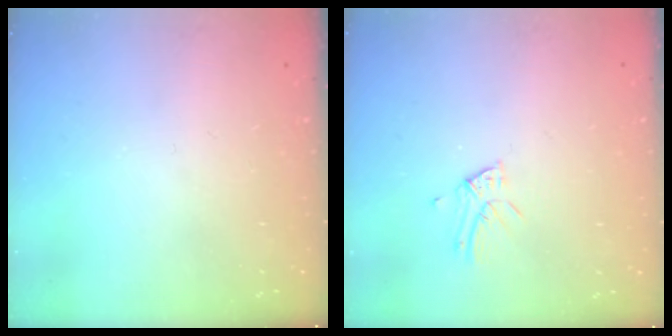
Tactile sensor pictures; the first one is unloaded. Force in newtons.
{"total": 4.0, "press": 3.9, "slide": 0.3}